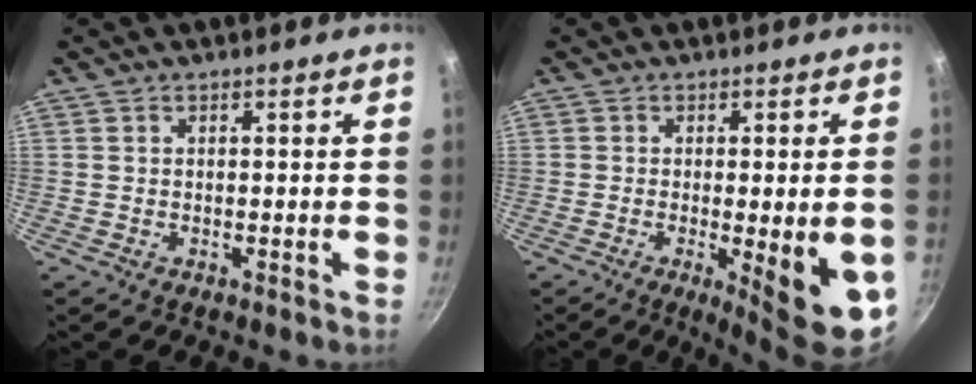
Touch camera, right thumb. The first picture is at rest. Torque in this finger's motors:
{"motor_torque": [-0.16, 0.72, 0.78, -0.33, 0.08]}